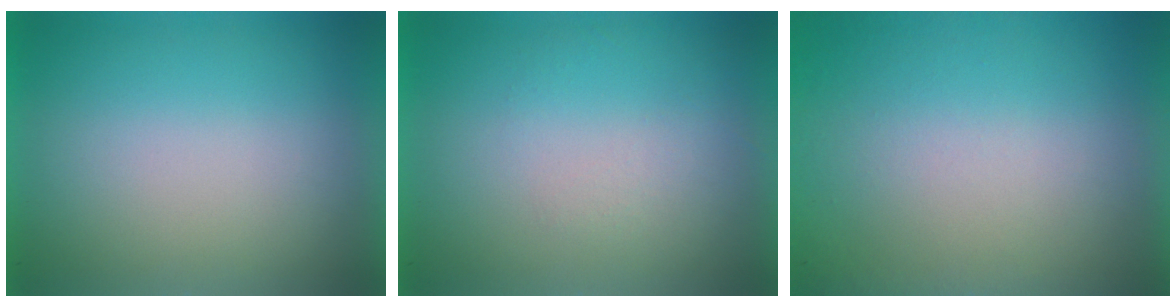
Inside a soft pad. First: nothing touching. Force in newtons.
{"total": 1.2}
{"total": 5.4}